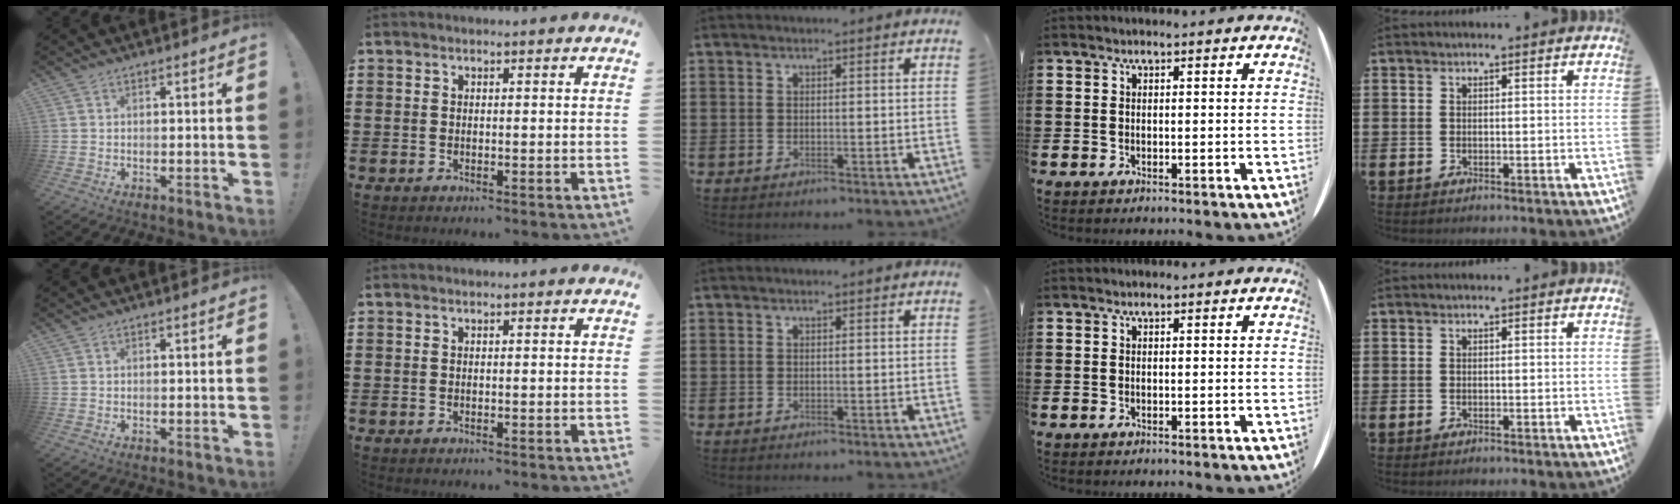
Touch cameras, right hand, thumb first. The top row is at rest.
{}